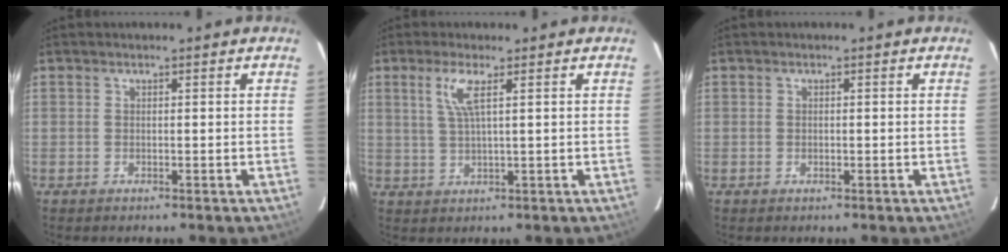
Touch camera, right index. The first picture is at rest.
{"total": 4.3, "force": [1.8, 0.1, 3.9], "torque": [-0.081, 0.000, 0.040]}
{"total": 0.5, "force": [0.0, 0.5, 0.0], "torque": [0.001, -0.001, 0.001]}